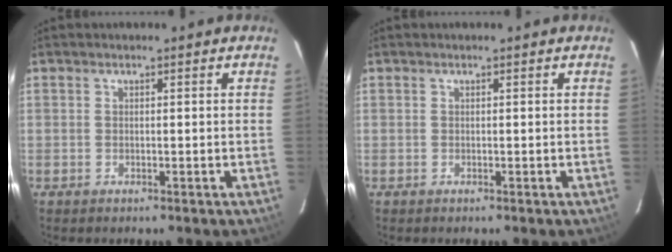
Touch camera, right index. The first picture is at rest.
{"total": 0.0}